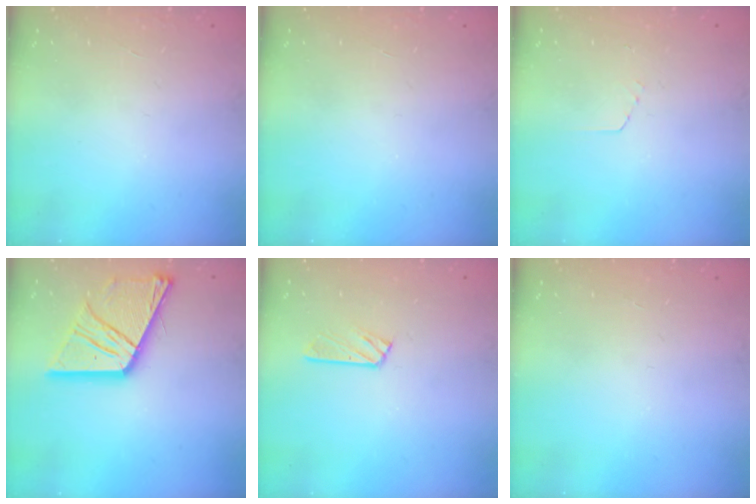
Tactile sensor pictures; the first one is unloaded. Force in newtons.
{"total": 0.0}
{"total": 2.9, "press": 2.9, "slide": 0.2}
{"total": 18.5, "press": 18.3, "slide": 2.1}
{"total": 3.6, "press": 3.6, "slide": 0.4}
{"total": 0.0}